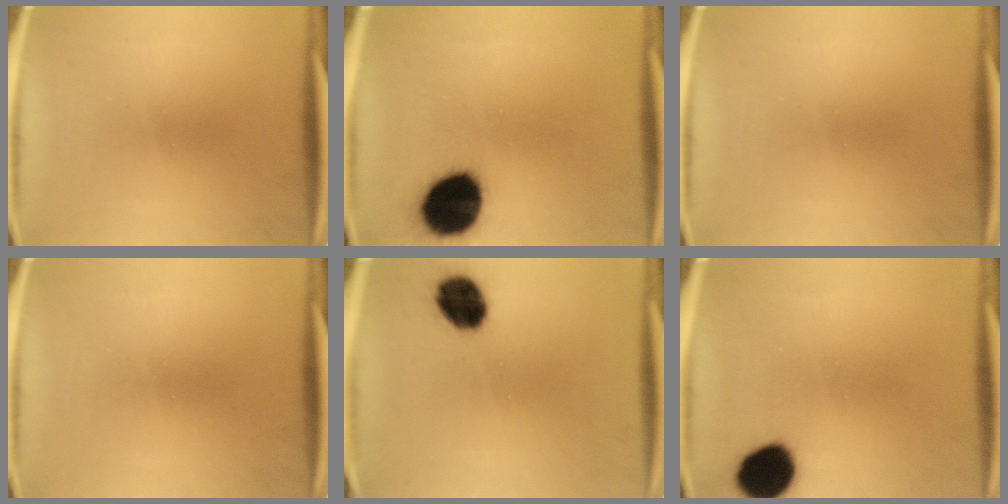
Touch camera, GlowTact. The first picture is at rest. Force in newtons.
{"total": 17.2}
{"total": 0.0}
{"total": 0.0}
{"total": 10.4}
{"total": 11.7}